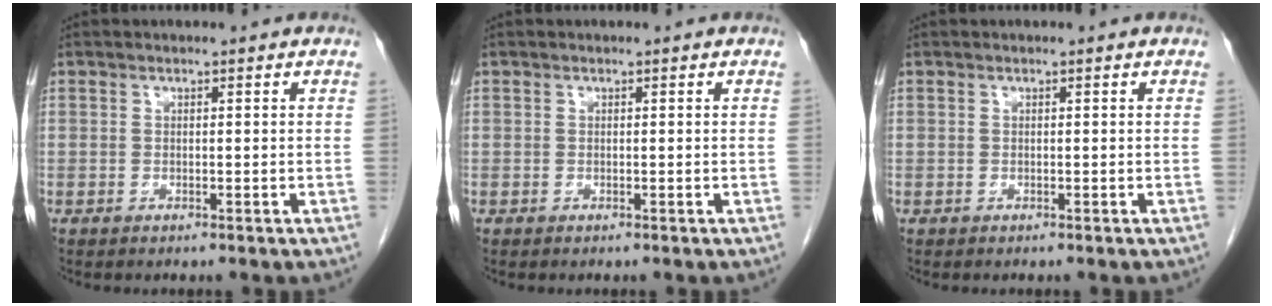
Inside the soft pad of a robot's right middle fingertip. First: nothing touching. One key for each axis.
{"total": 0.0}
{"total": 0.0}